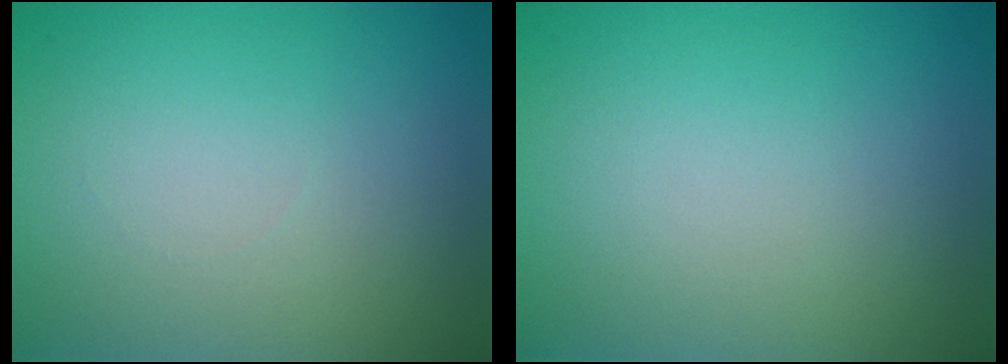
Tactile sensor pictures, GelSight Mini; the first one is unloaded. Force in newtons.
{"total": 0.0}